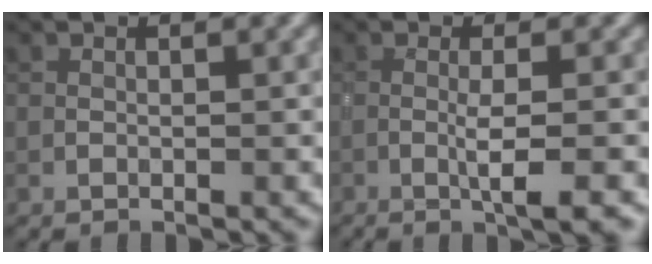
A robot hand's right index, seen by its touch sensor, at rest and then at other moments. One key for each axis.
{"total": 3.3, "fx": -0.9, "fy": 0.4, "fz": 3.1, "tx": -0.050, "ty": 0.002, "tz": -0.020}